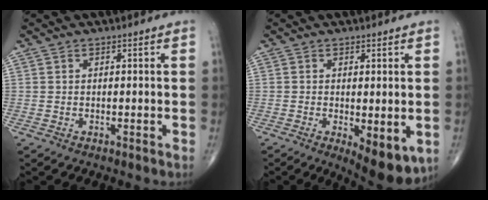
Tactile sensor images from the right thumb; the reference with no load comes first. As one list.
[{"total": 8.4, "force": [-2.3, 3.1, 7.5], "torque": [-0.098, -0.021, -0.027]}]